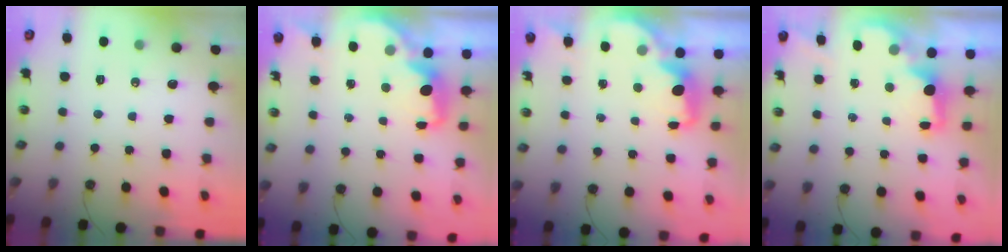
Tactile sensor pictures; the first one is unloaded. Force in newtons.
{"total": 2.2, "press": 2.1, "slide": 0.7}
{"total": 2.2, "press": 2.1, "slide": 0.7}
{"total": 1.9, "press": 1.7, "slide": 0.8}